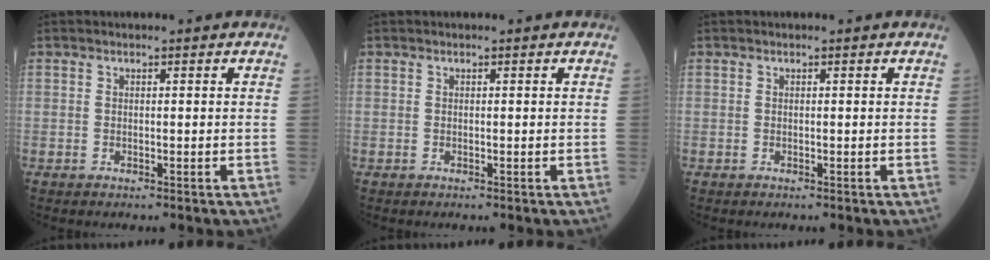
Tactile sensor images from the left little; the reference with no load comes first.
{"total": 0.0}
{"total": 0.0}